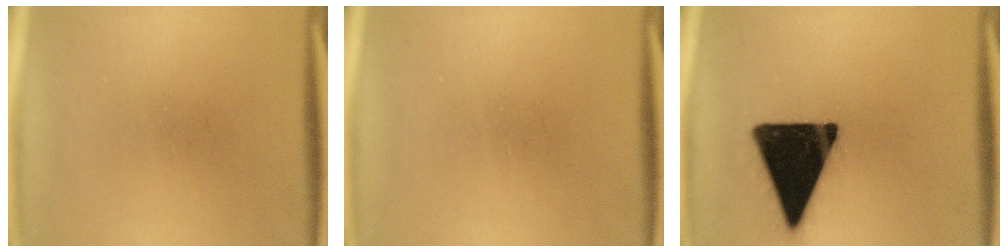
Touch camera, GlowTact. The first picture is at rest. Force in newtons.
{"total": 0.0}
{"total": 19.8}